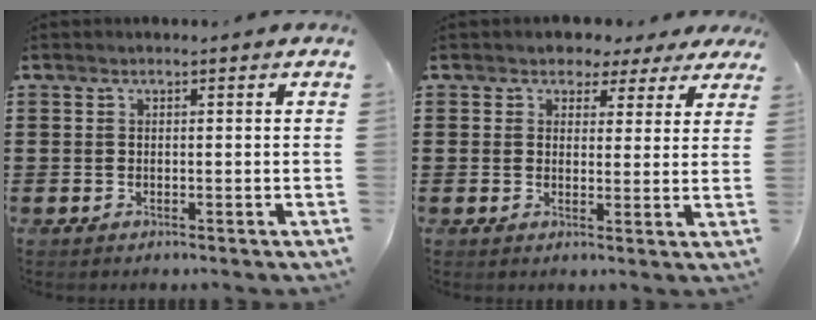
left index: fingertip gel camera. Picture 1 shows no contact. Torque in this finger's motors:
{"motor_torque": [2.14, 0.00, 0.05, -0.15]}